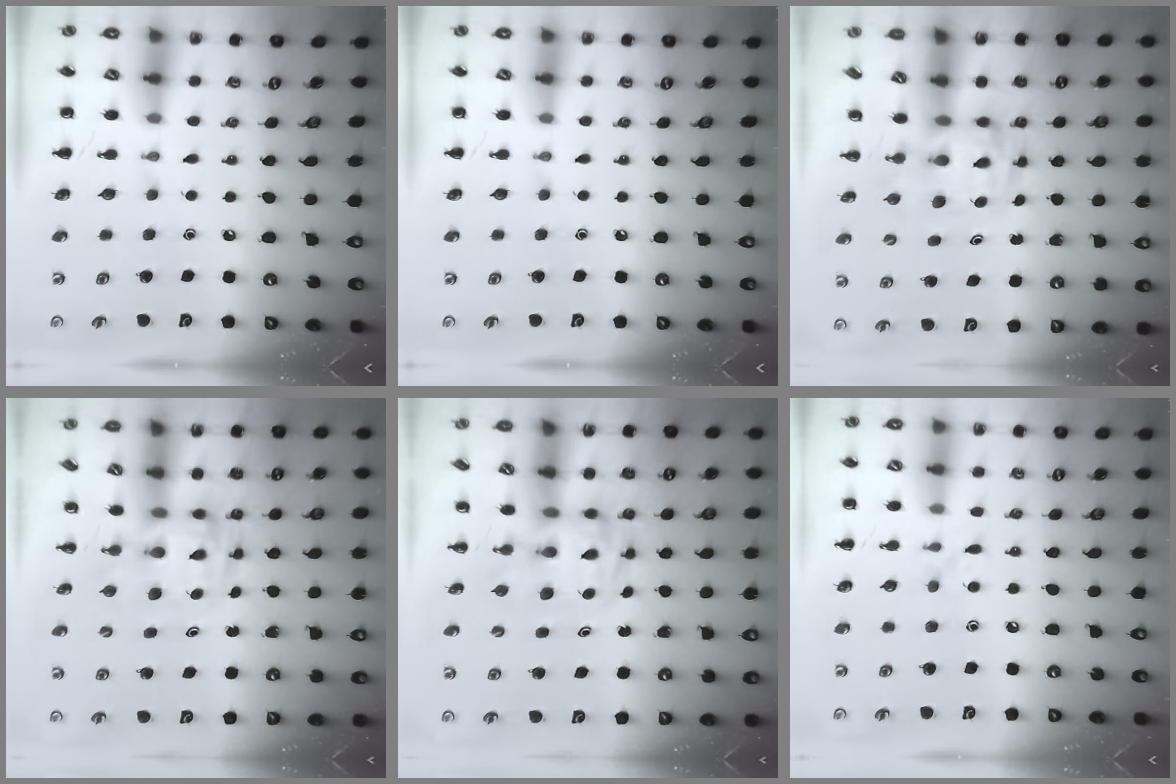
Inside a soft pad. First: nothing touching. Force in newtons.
{"total": 0.0}
{"total": 2.8, "press": 2.7, "slide": 0.5}
{"total": 2.8, "press": 2.7, "slide": 0.5}
{"total": 2.9, "press": 2.9, "slide": 0.5}
{"total": 5.6, "press": 5.2, "slide": 2.1}